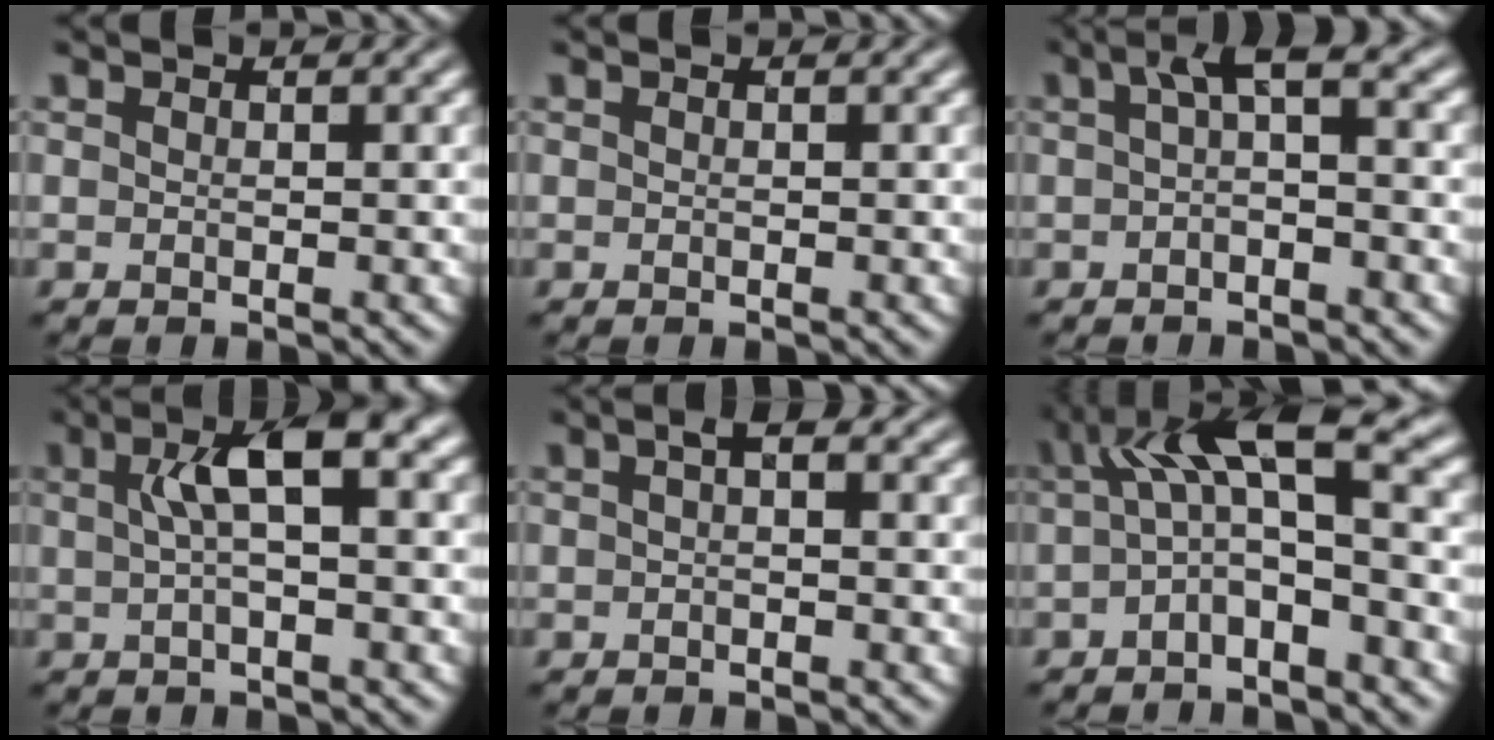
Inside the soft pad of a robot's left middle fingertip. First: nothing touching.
{"total": 0.0}
{"total": 2.4, "force": [0.2, 0.5, 2.4], "torque": [-0.041, 0.010, -0.001]}
{"total": 4.4, "force": [0.9, 1.1, 4.2], "torque": [-0.072, 0.016, 0.013]}
{"total": 1.0, "force": [0.1, 0.2, 1.0], "torque": [-0.020, 0.004, 0.002]}
{"total": 6.6, "force": [0.6, 2.2, 6.2], "torque": [-0.106, 0.019, -0.002]}